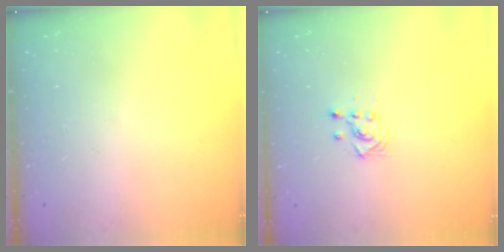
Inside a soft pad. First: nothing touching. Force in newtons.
{"total": 3.0, "press": 3.0, "slide": 0.5}